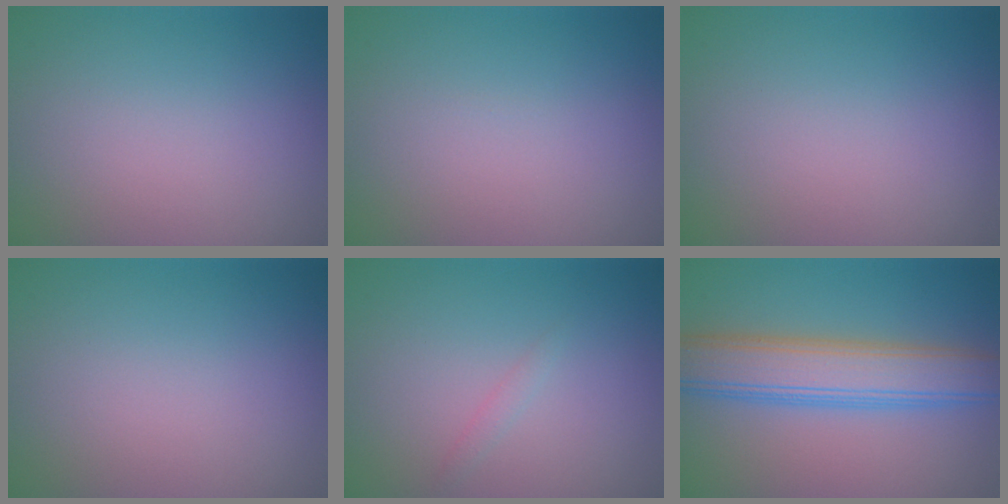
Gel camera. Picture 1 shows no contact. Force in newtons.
{"total": 0.0}
{"total": 0.0}
{"total": 0.0}
{"total": 0.7, "press": 0.7, "slide": 0.0}
{"total": 6.3, "press": 6.3, "slide": 0.1}